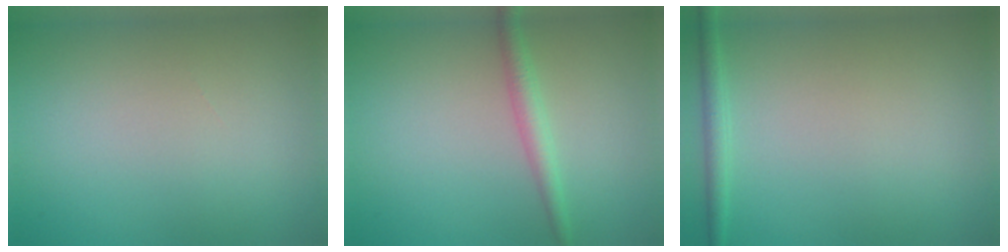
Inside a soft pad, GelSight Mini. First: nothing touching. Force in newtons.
{"total": 2.1, "press": 2.1, "slide": 0.0}
{"total": 1.4, "press": 1.4, "slide": 0.1}